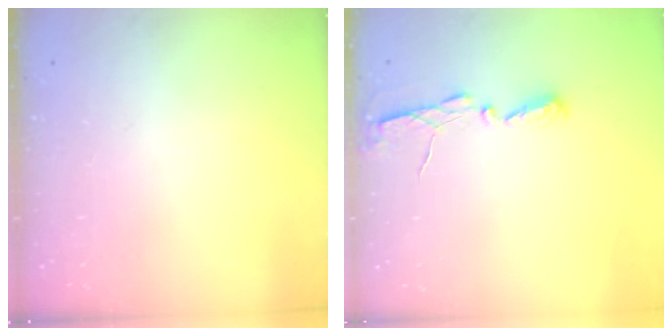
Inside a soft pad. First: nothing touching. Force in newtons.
{"total": 4.9, "press": 4.9, "slide": 0.3}